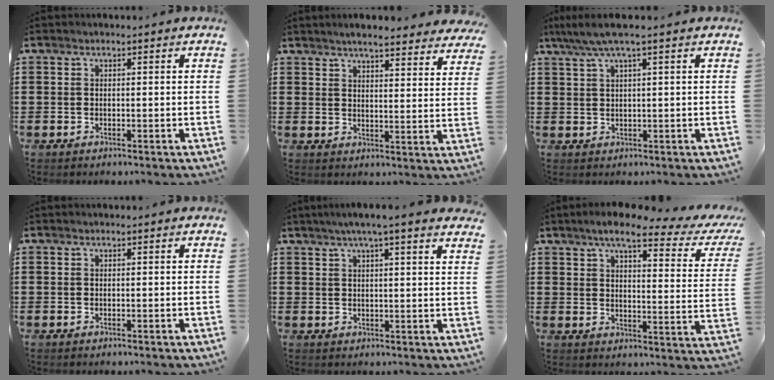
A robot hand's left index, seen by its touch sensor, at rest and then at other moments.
{"total": 4.5, "force": [4.3, 0.0, 1.3], "torque": [-0.041, -0.017, 0.076]}
{"total": 3.3, "force": [1.6, 0.0, 2.8], "torque": [-0.057, 0.001, 0.028]}
{"total": 0.0}
{"total": 4.0, "force": [3.3, 0.1, 2.2], "torque": [-0.053, -0.001, 0.058]}
{"total": 7.7, "force": [5.6, 1.0, 5.1], "torque": [-0.096, -0.026, 0.087]}